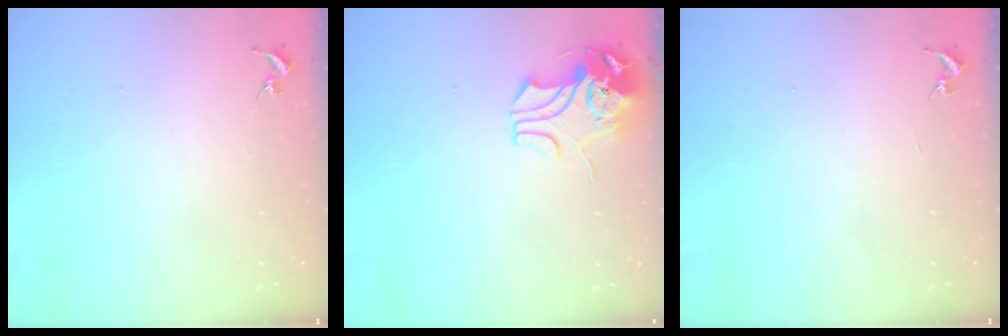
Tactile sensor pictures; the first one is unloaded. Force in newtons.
{"total": 9.6, "press": 9.5, "slide": 1.4}
{"total": 0.0}